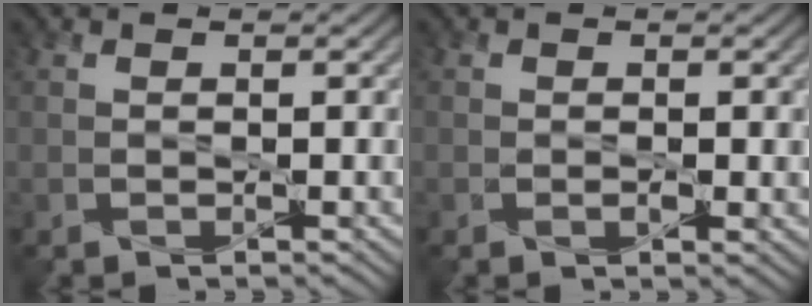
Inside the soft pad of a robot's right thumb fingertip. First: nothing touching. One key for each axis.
{"total": 1.6, "fx": -0.1, "fy": 0.7, "fz": 1.4, "tx": -0.026, "ty": -0.003, "tz": -0.003}